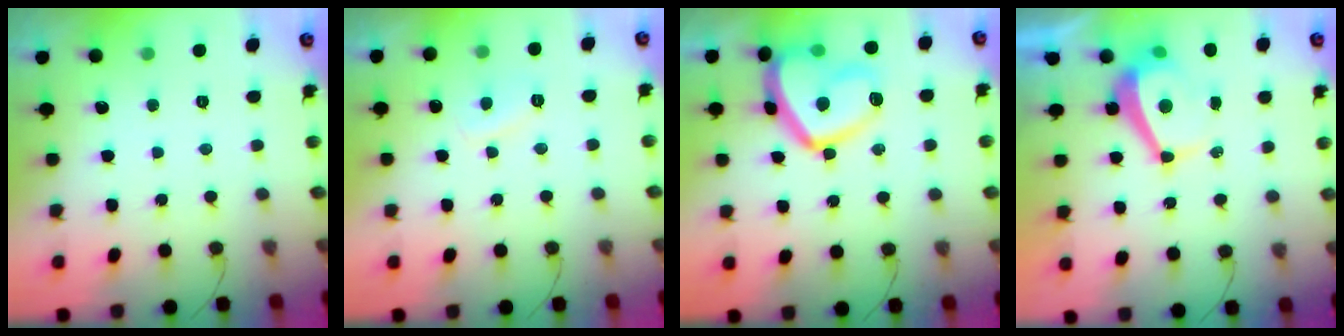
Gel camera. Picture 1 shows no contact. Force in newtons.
{"total": 4.2, "press": 4.2, "slide": 0.6}
{"total": 15.6, "press": 15.5, "slide": 1.1}
{"total": 5.4, "press": 5.4, "slide": 0.7}